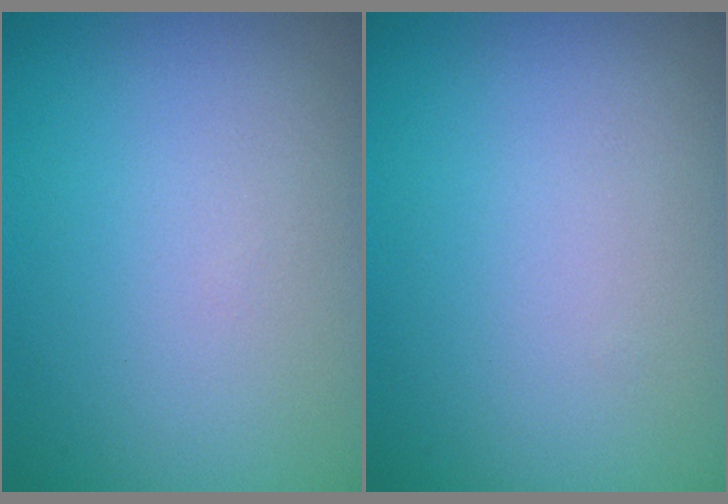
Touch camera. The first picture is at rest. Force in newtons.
{"total": 0.0}